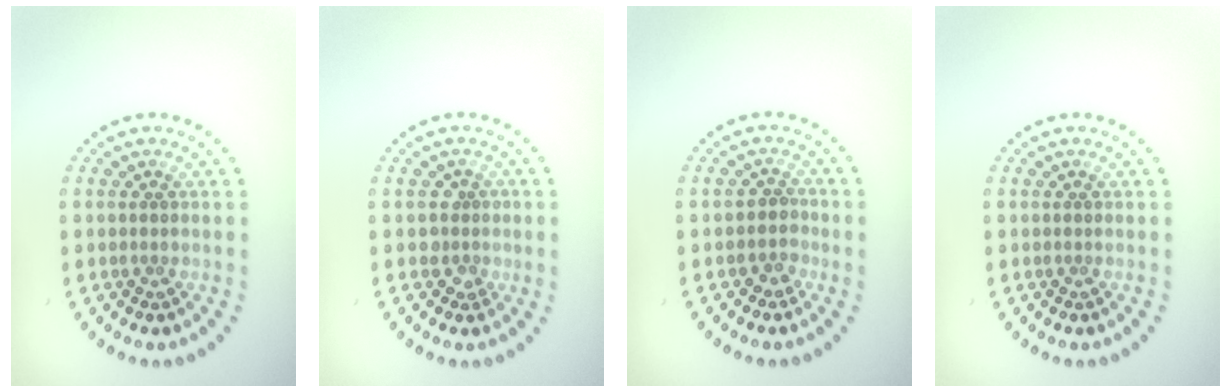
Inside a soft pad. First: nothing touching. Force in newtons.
{"total": 1.7, "press": 1.4, "slide": 1.0}
{"total": 1.7, "press": 1.3, "slide": 1.1}
{"total": 0.0}